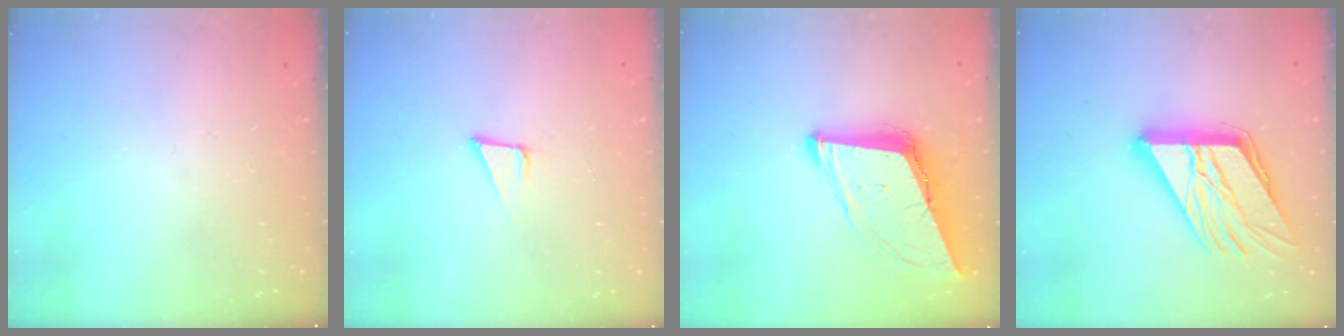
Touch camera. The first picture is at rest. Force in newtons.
{"total": 3.7, "press": 3.1, "slide": 2.1}
{"total": 11.8, "press": 11.2, "slide": 3.8}
{"total": 21.5, "press": 21.3, "slide": 2.9}